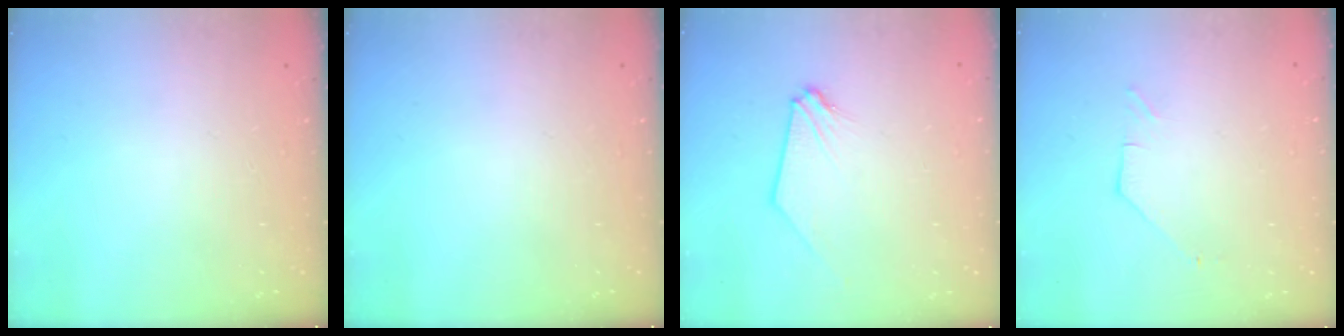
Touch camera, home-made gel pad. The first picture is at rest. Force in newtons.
{"total": 0.0}
{"total": 0.0}
{"total": 0.7, "press": 0.7, "slide": 0.2}